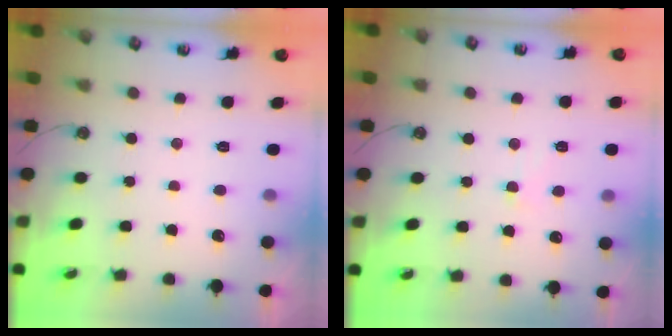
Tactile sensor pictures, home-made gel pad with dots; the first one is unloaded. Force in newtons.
{"total": 0.8, "press": 0.1, "slide": 0.8}